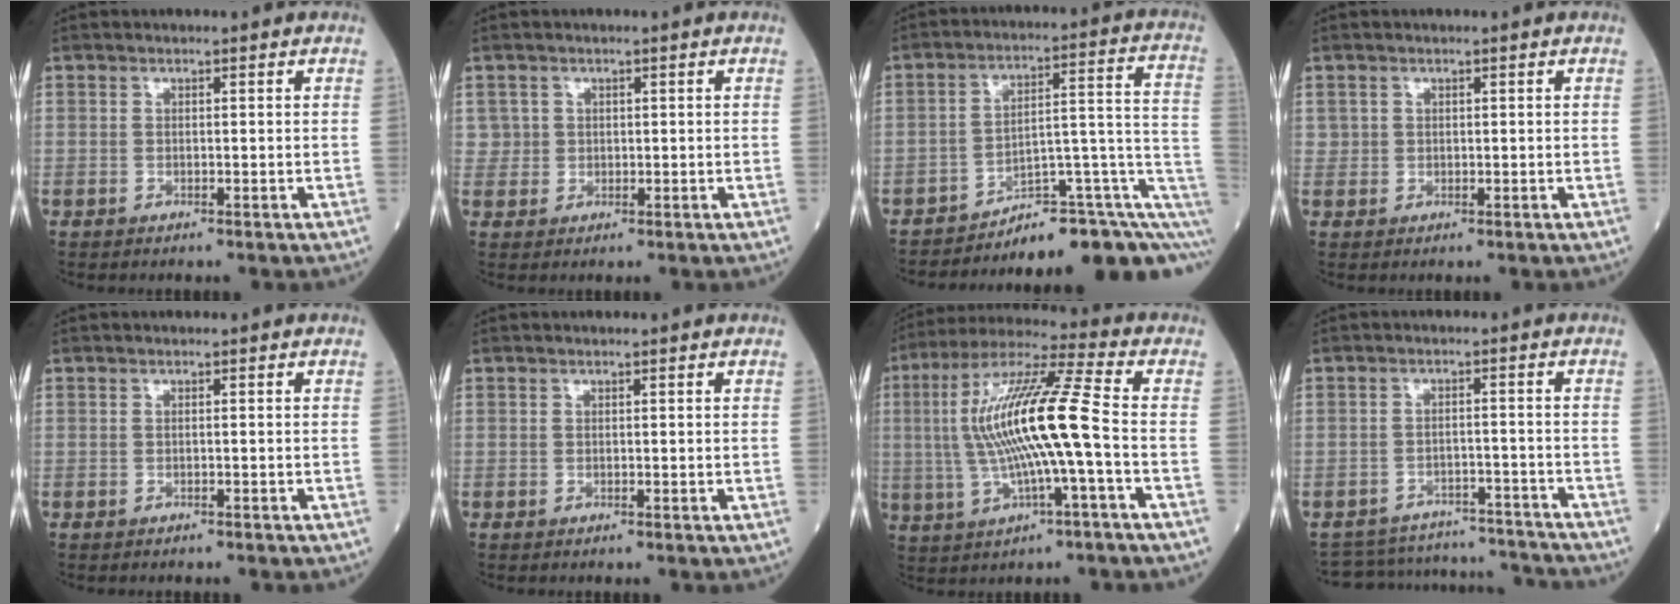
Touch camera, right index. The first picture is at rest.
{"total": 2.0, "force": [0.7, 1.9, -0.2], "torque": [0.019, 0.004, 0.008]}
{"total": 13.2, "force": [-9.6, 2.5, 8.7], "torque": [-0.072, 0.077, -0.128]}
{"total": 0.9, "force": [0.4, 0.8, 0.0], "torque": [0.011, 0.002, 0.003]}
{"total": 1.0, "force": [-0.8, 0.2, 0.4], "torque": [-0.014, -0.003, -0.009]}
{"total": 0.0}
{"total": 15.8, "force": [-0.7, 0.6, 15.8], "torque": [-0.310, 0.016, -0.016]}
{"total": 13.7, "force": [-13.3, 2.8, 1.1], "torque": [-0.022, 0.023, -0.171]}